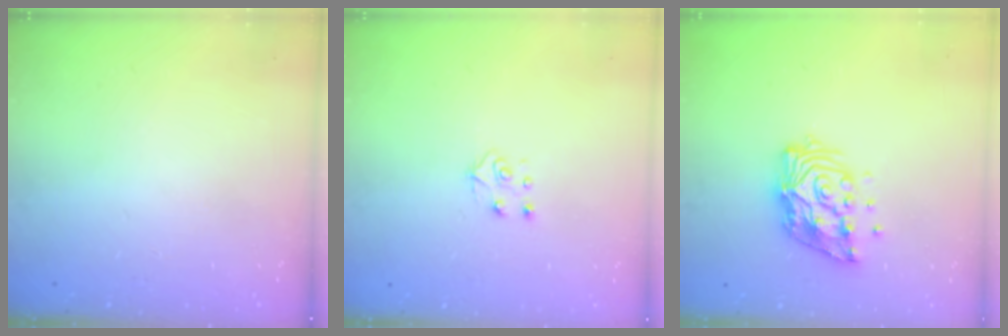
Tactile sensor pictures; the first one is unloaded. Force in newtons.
{"total": 4.3, "press": 4.3, "slide": 0.5}
{"total": 13.0, "press": 12.9, "slide": 1.1}